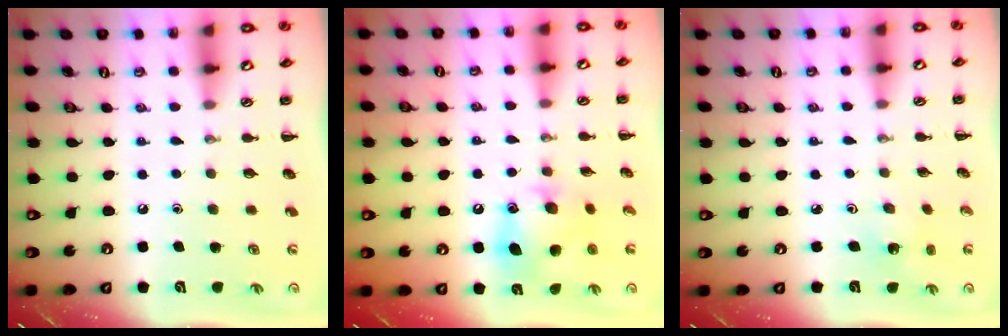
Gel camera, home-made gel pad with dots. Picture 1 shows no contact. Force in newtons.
{"total": 11.4, "press": 11.3, "slide": 1.7}
{"total": 1.5, "press": 1.4, "slide": 0.5}